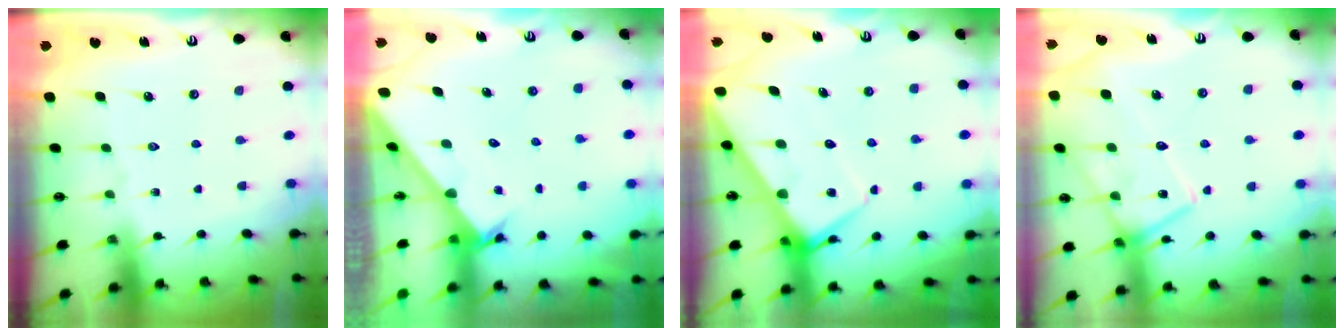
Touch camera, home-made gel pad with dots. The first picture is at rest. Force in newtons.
{"total": 2.7, "press": 2.7, "slide": 0.2}
{"total": 9.3, "press": 9.2, "slide": 0.9}
{"total": 14.9, "press": 14.8, "slide": 1.0}